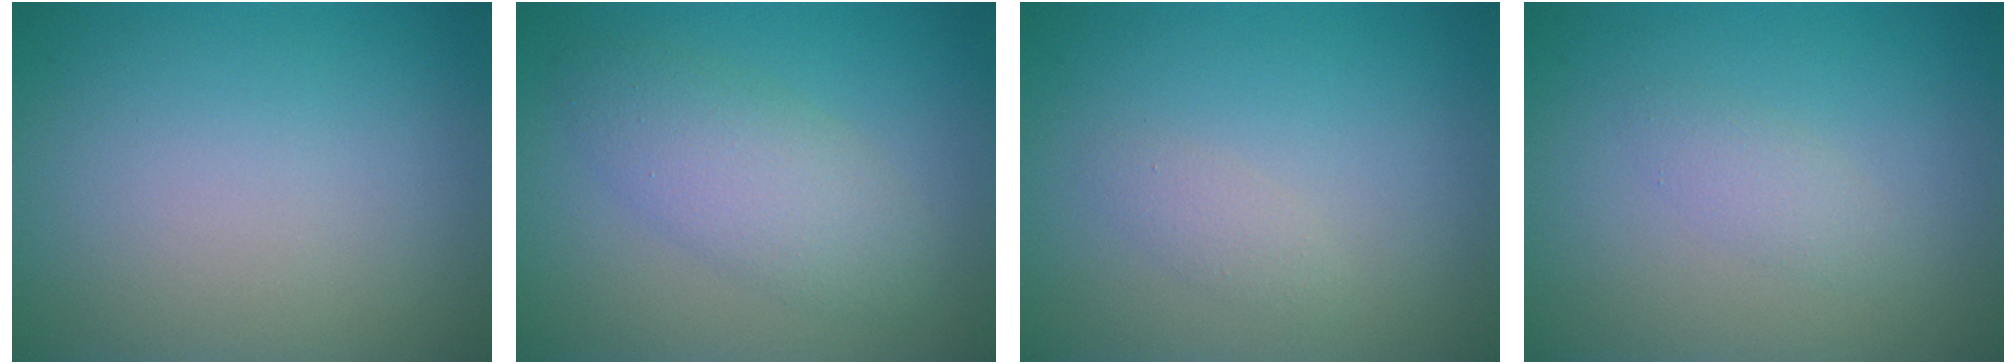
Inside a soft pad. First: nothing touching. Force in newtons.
{"total": 4.1, "press": 4.1, "slide": 0.1}
{"total": 1.1, "press": 1.1, "slide": 0.1}
{"total": 1.3, "press": 1.3, "slide": 0.1}